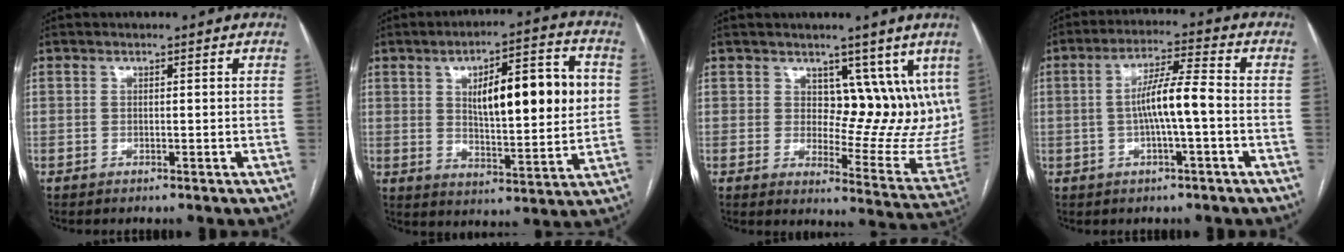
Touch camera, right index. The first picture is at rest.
{"total": 16.5, "force": [3.3, 4.3, 15.6], "torque": [-0.231, 0.020, 0.055]}
{"total": 12.0, "force": [6.5, 6.4, 7.8], "torque": [-0.079, -0.016, 0.093]}
{"total": 7.4, "force": [-0.8, 0.5, 7.3], "torque": [-0.133, 0.015, -0.016]}